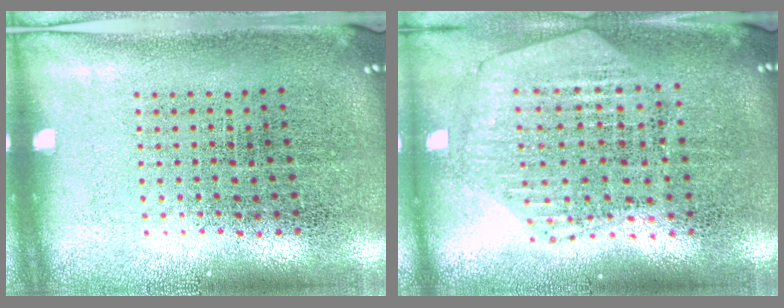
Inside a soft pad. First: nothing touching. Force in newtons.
{"total": 1.3, "press": 1.2, "slide": 0.2}